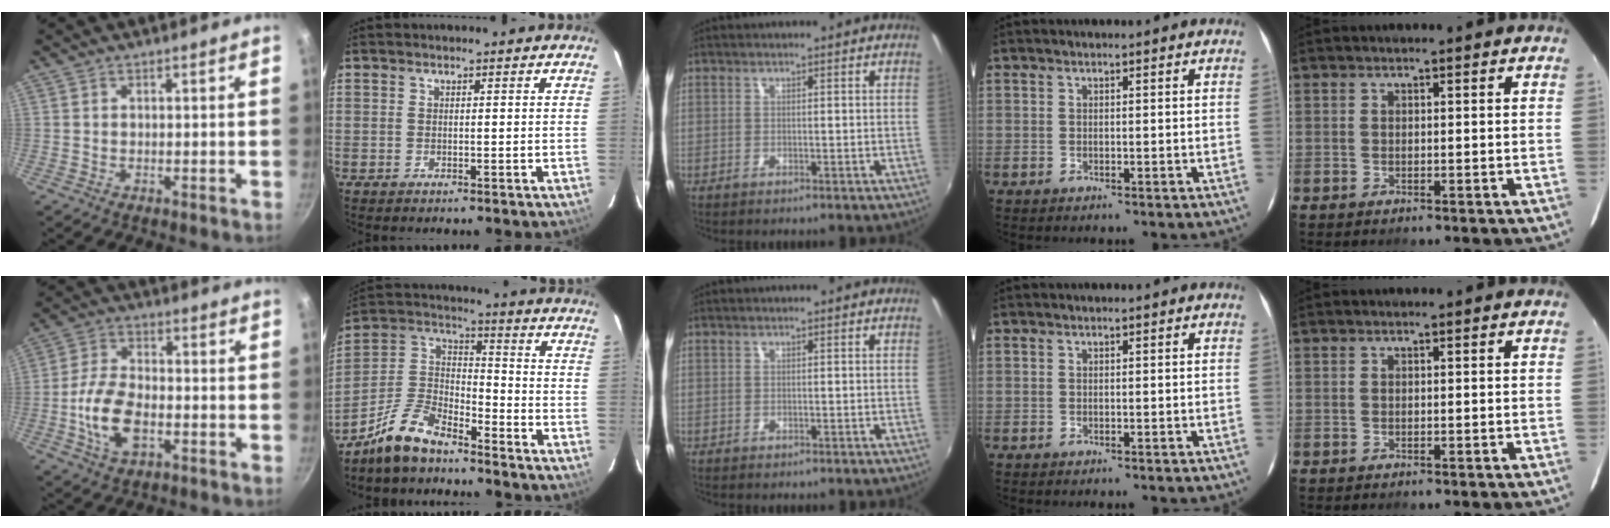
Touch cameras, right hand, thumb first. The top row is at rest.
{"thumb": {"total": 10.8, "force": [-2.7, 6.1, 8.5], "torque": [-0.160, 0.022, -0.056]}, "index": {"total": 10.9, "force": [-8.2, 4.1, 5.9], "torque": [-0.141, 0.027, -0.163]}}